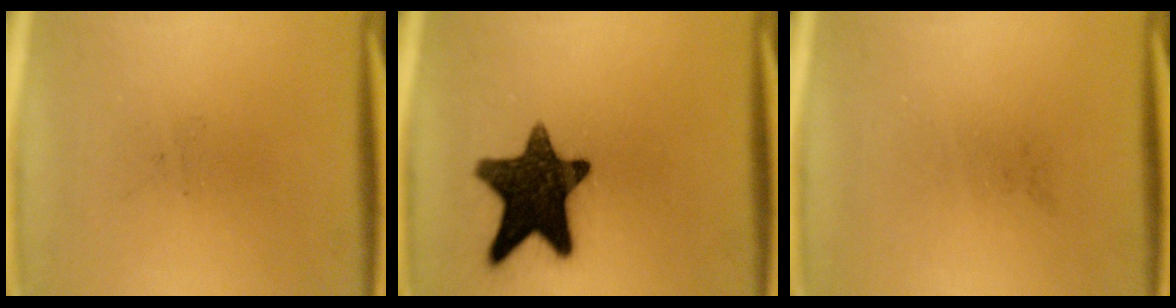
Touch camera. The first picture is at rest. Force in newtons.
{"total": 14.9}
{"total": 0.0}